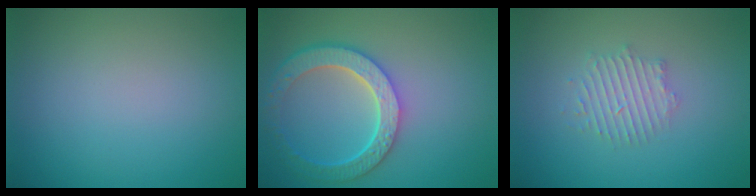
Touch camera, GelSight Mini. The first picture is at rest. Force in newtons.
{"total": 6.5, "press": 5.1, "slide": 4.0}
{"total": 2.4, "press": 2.4, "slide": 0.3}